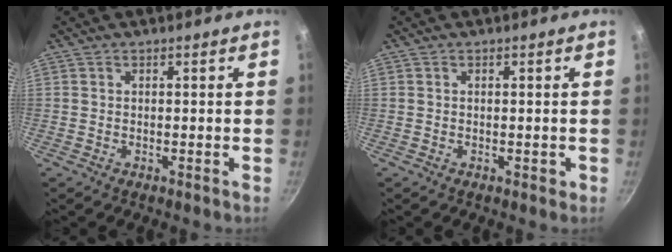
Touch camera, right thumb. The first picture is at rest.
{"total": 1.0, "force": [-0.1, 0.7, 0.7], "torque": [-0.004, 0.003, -0.001]}